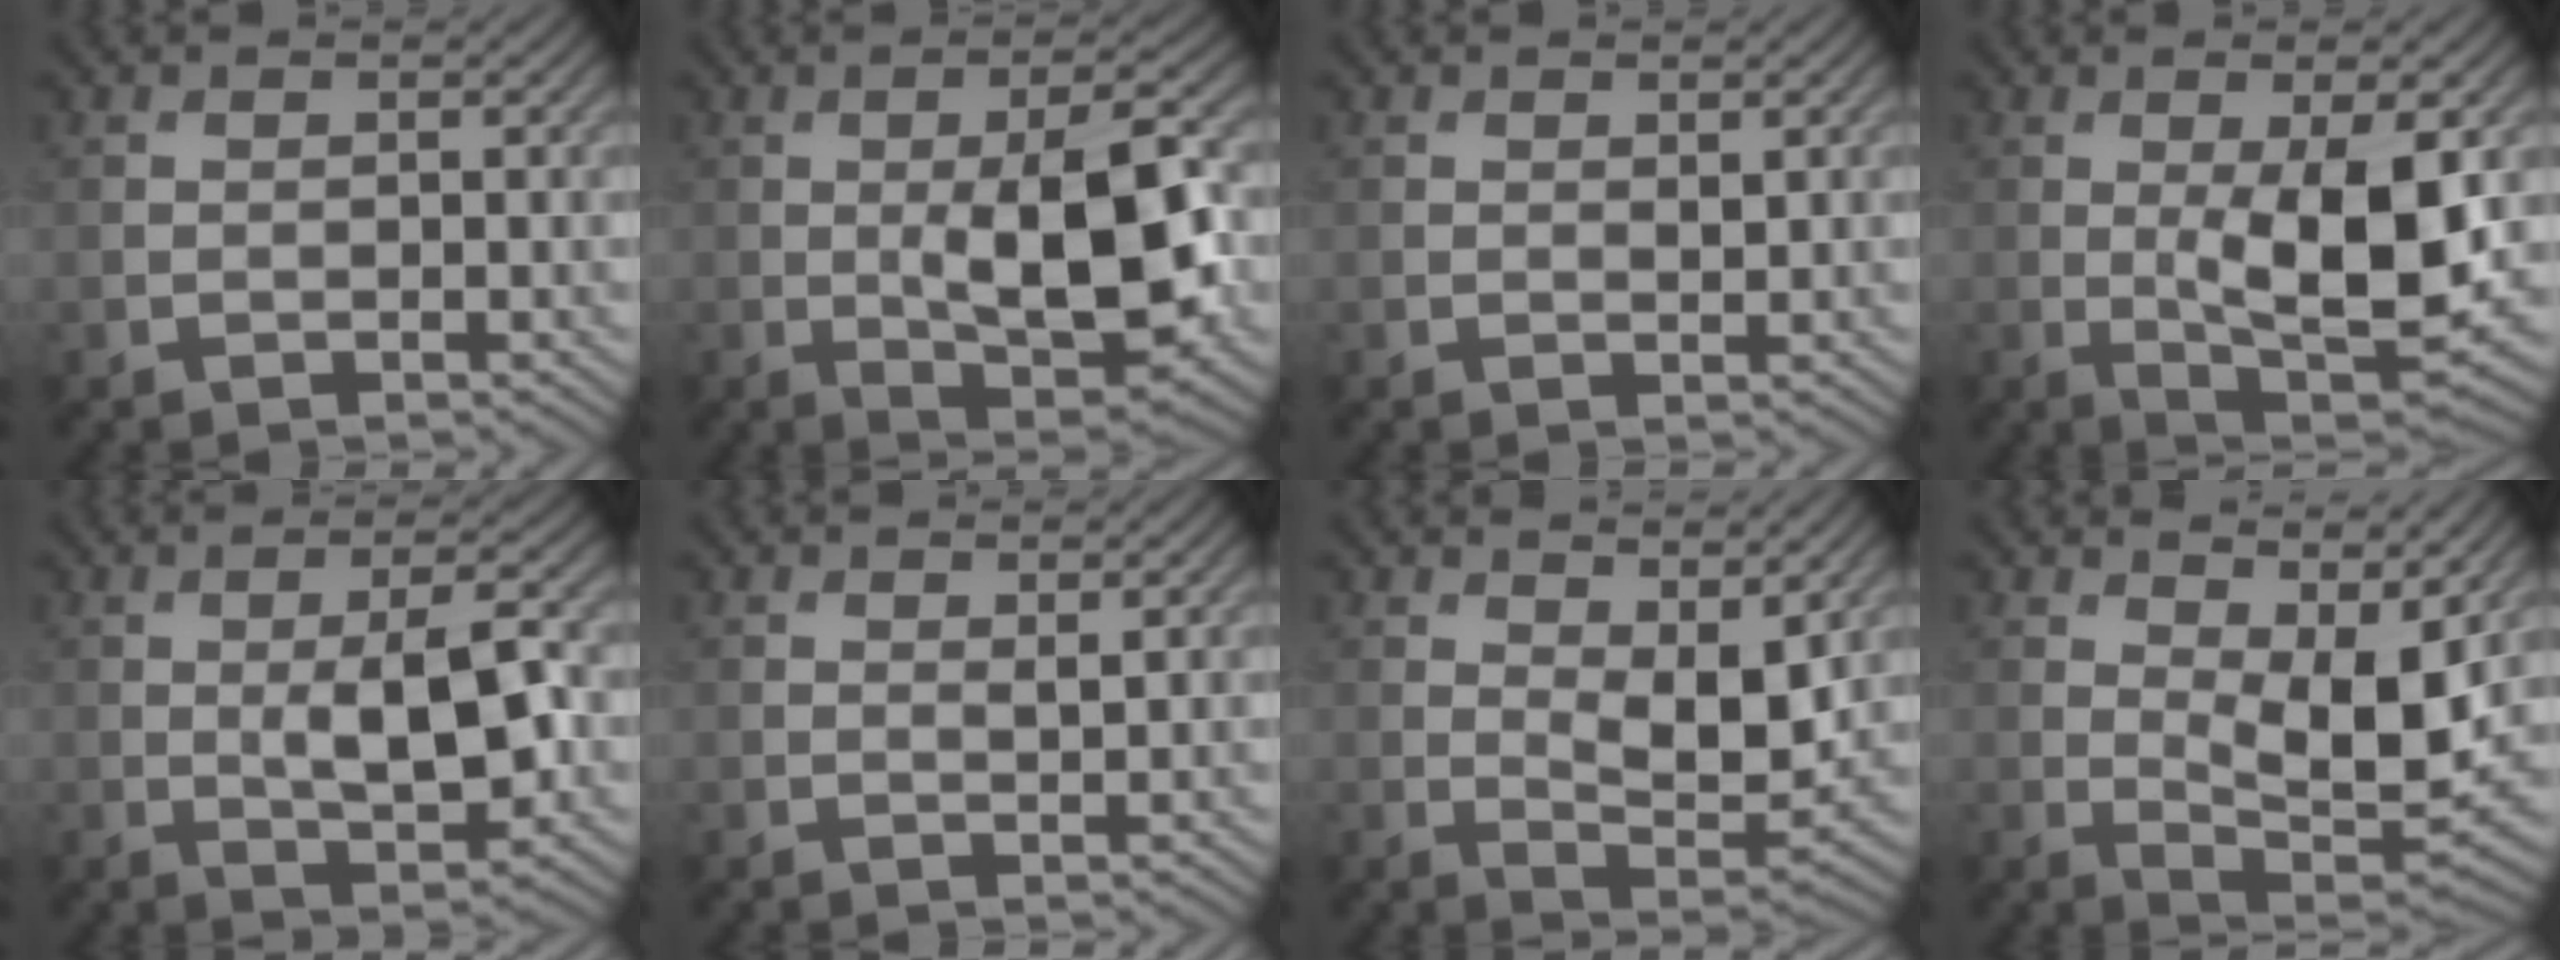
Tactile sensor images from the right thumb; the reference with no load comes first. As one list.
[{"total": 11.4, "force": [-0.9, 4.1, 10.6], "torque": [-0.168, -0.004, -0.011]}, {"total": 0.8, "force": [0.4, 0.3, 0.6], "torque": [-0.010, -0.003, 0.007]}, {"total": 10.2, "force": [0.0, 3.1, 9.7], "torque": [-0.172, -0.009, 0.005]}, {"total": 7.8, "force": [-0.4, 2.7, 7.3], "torque": [-0.118, 0.001, -0.006]}, {"total": 0.7, "force": [0.4, 0.2, 0.6], "torque": [-0.012, -0.004, 0.007]}, {"total": 6.7, "force": [2.3, 3.1, 5.5], "torque": [-0.101, -0.011, 0.039]}, {"total": 9.2, "force": [3.4, 3.9, 7.6], "torque": [-0.133, -0.011, 0.063]}]